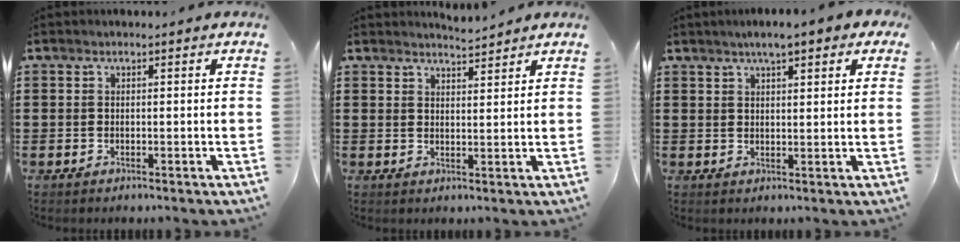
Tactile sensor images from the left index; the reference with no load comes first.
{"total": 3.0, "force": [3.0, -0.2, 0.4], "torque": [-0.015, -0.009, 0.056]}
{"total": 3.8, "force": [2.6, 0.7, 2.7], "torque": [-0.059, 0.008, 0.044]}